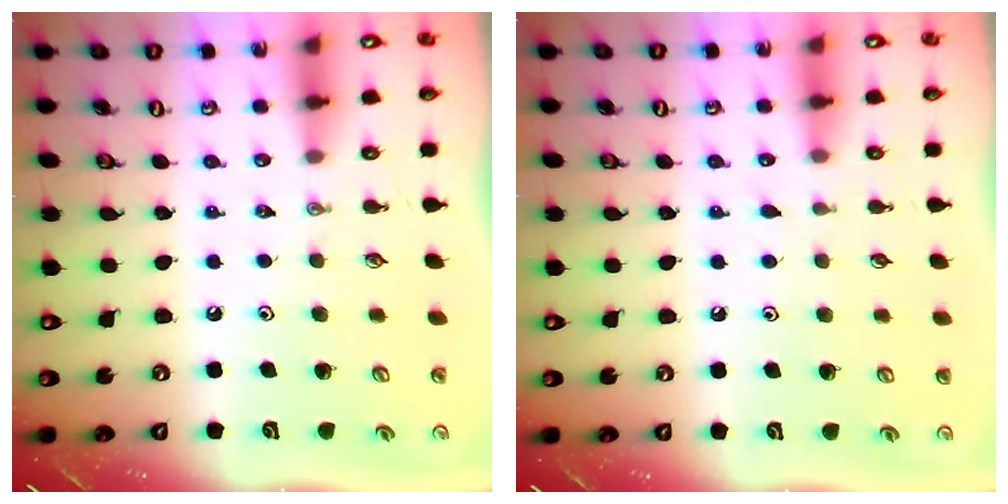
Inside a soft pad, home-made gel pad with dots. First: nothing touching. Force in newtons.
{"total": 1.4, "press": 1.4, "slide": 0.2}